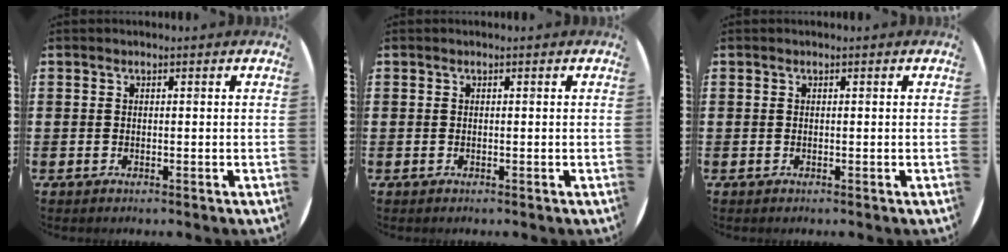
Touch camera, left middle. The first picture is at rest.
{"total": 0.0}
{"total": 0.0}